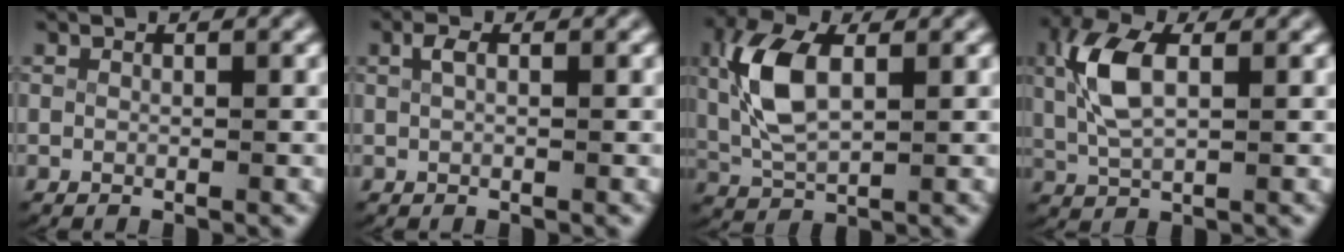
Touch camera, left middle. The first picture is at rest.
{"total": 0.8, "force": [0.2, 0.2, 0.7], "torque": [-0.021, -0.002, 0.008]}
{"total": 5.7, "force": [1.2, 3.1, 4.7], "torque": [-0.120, -0.007, 0.030]}
{"total": 4.7, "force": [1.0, 2.2, 4.0], "torque": [-0.097, -0.001, 0.023]}